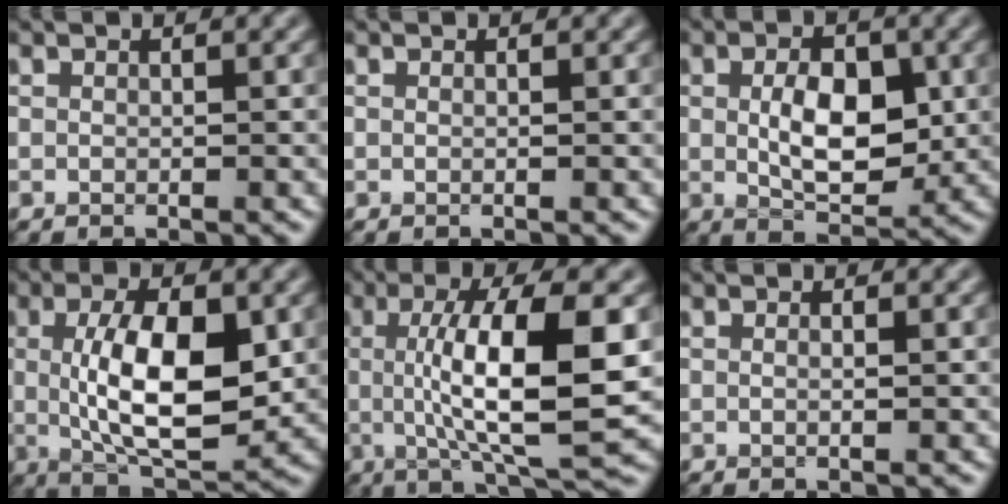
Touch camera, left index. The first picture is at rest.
{"total": 0.0}
{"total": 5.5, "force": [0.4, 2.9, 4.6], "torque": [-0.079, 0.002, 0.010]}
{"total": 8.9, "force": [0.4, 3.4, 8.2], "torque": [-0.145, -0.001, 0.013]}
{"total": 10.2, "force": [0.4, 2.5, 9.9], "torque": [-0.157, 0.001, 0.012]}
{"total": 0.6, "force": [0.2, -0.1, 0.6], "torque": [-0.009, -0.002, 0.003]}